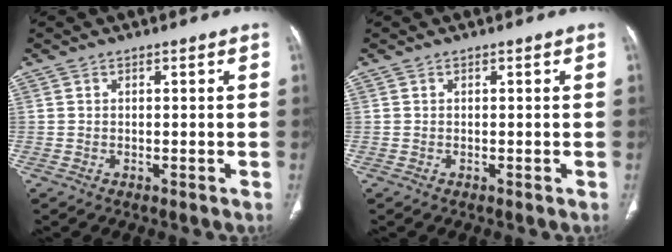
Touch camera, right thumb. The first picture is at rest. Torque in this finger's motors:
{"motor_torque": [0.00, 0.00, 0.00, 0.00, 0.00]}